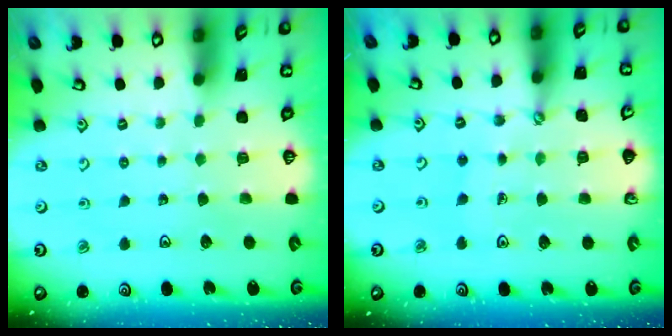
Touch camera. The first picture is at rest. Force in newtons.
{"total": 4.8, "press": 4.5, "slide": 1.5}